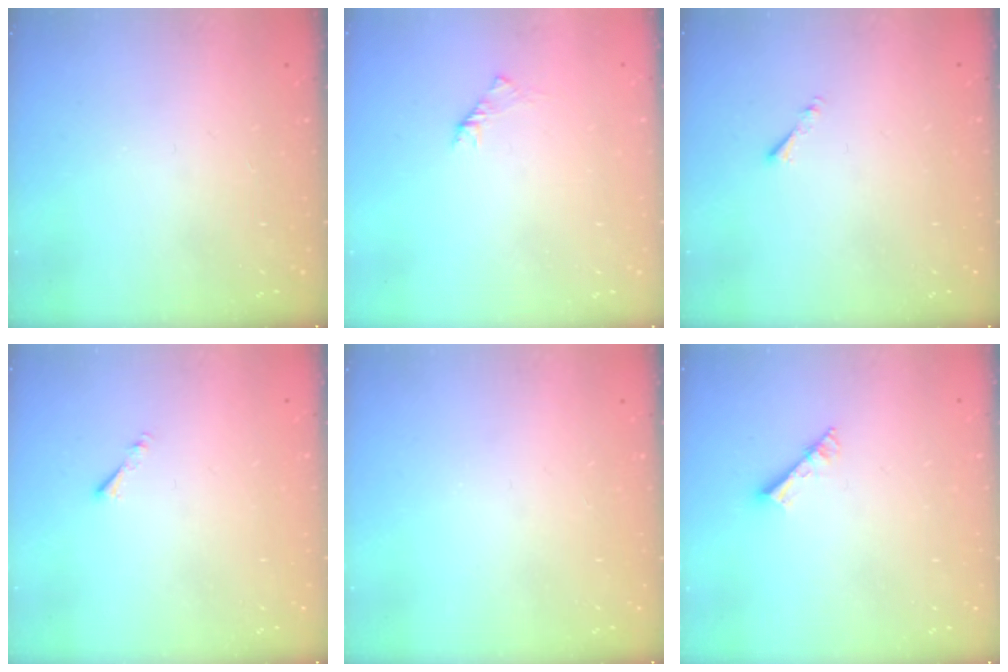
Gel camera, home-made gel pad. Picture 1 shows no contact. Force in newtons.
{"total": 2.0, "press": 1.9, "slide": 0.6}
{"total": 0.8, "press": 0.7, "slide": 0.3}
{"total": 0.8, "press": 0.7, "slide": 0.3}
{"total": 0.0}
{"total": 3.0, "press": 3.0, "slide": 0.4}